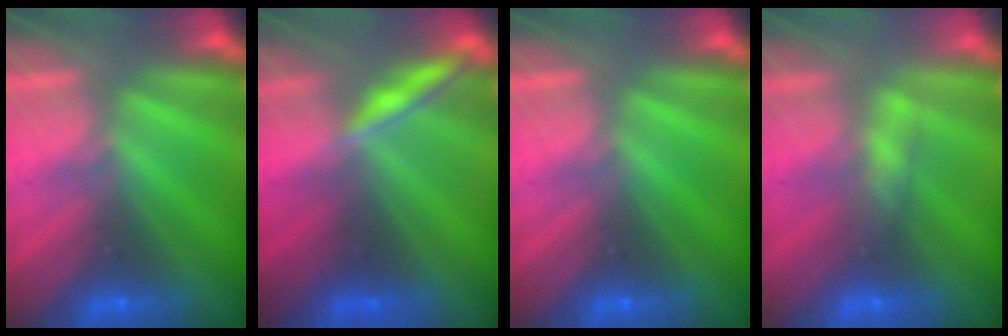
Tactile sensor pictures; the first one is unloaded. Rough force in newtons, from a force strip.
{"total": 2.0}
{"total": 0.0}
{"total": 2.4}